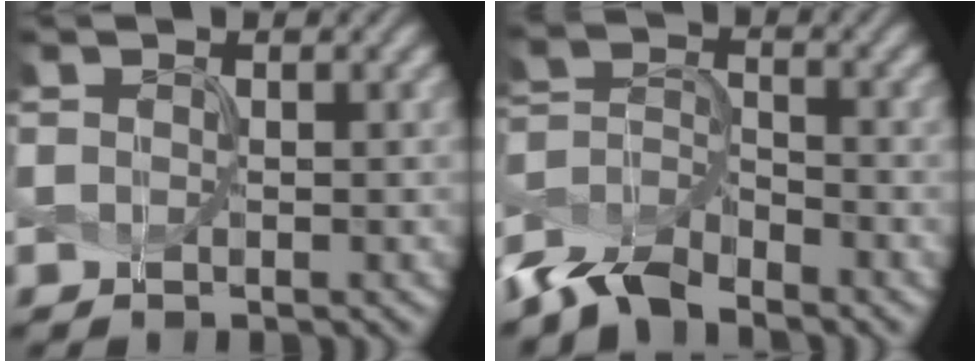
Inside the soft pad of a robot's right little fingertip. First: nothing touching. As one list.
[{"total": 5.5, "force": [-4.9, 1.7, 1.7], "torque": [-0.037, -0.001, -0.101]}]